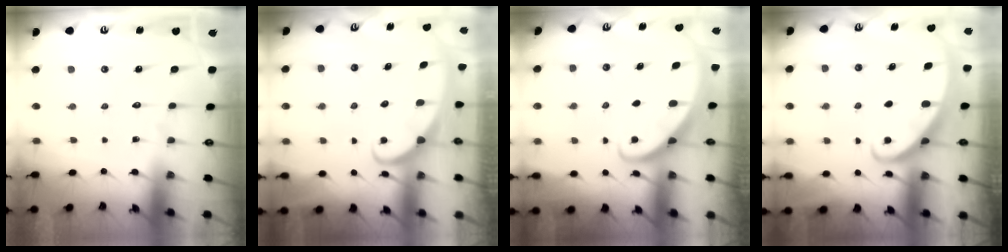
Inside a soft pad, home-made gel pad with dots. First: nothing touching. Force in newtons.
{"total": 2.5, "press": 2.5, "slide": 0.4}
{"total": 2.5, "press": 2.5, "slide": 0.3}
{"total": 2.2, "press": 2.2, "slide": 0.2}